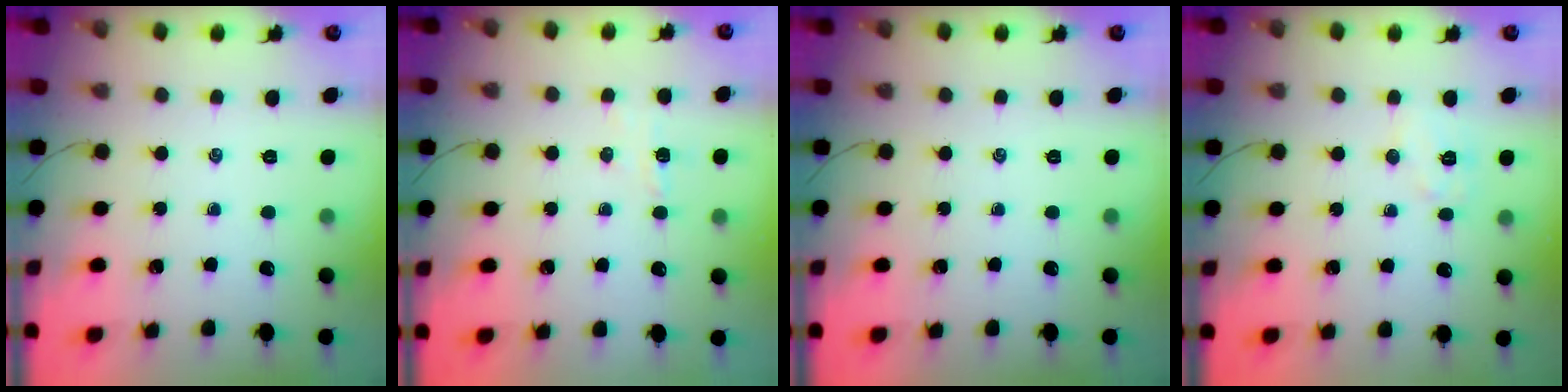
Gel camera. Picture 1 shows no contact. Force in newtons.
{"total": 3.0, "press": 2.8, "slide": 0.9}
{"total": 0.0}
{"total": 6.7, "press": 6.5, "slide": 1.3}